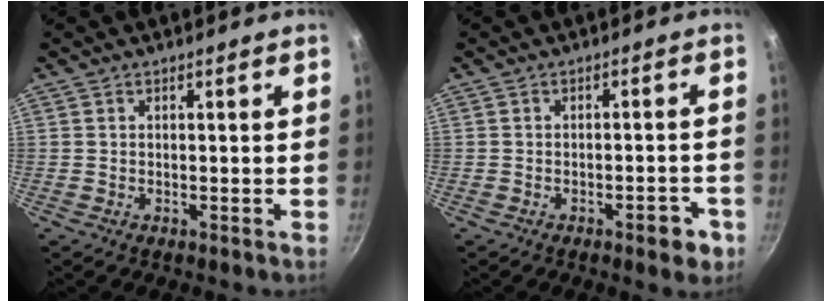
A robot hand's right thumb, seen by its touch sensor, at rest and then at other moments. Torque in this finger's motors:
{"motor_torque": [0.42, 0.45, -0.25, 0.10, 0.15]}